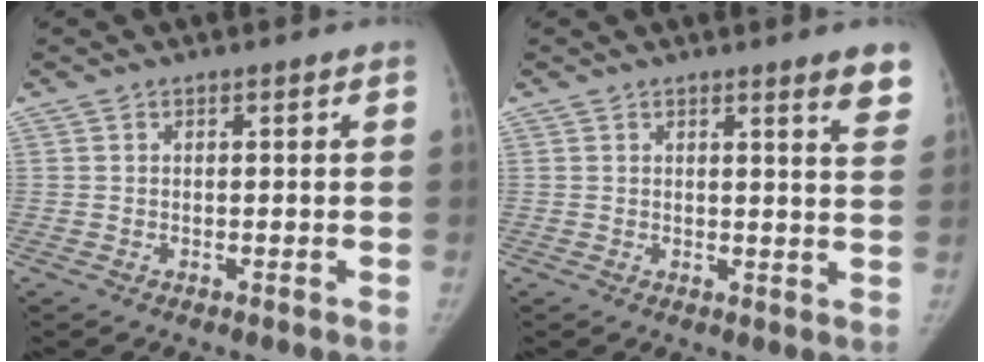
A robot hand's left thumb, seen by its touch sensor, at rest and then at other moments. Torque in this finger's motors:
{"motor_torque": [0.33, -0.26, 0.55, -0.15, -0.03]}